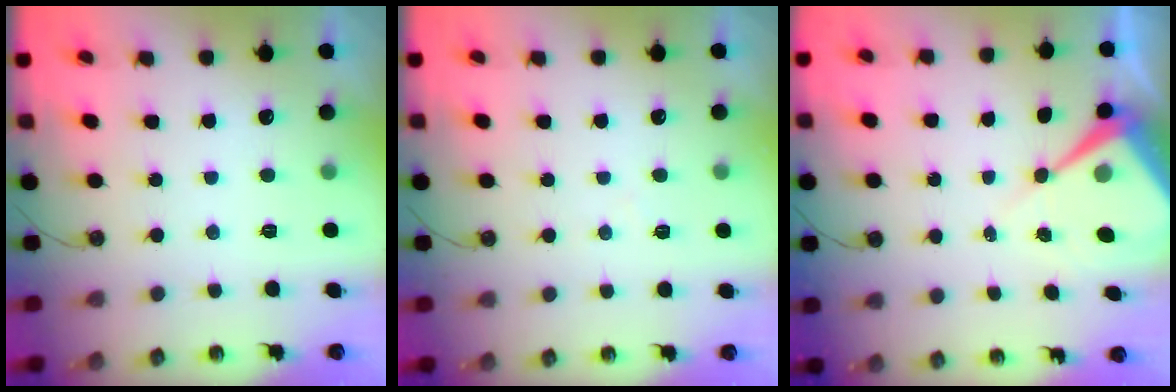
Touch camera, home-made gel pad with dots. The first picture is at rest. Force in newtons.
{"total": 4.1, "press": 4.1, "slide": 0.6}
{"total": 8.2, "press": 8.2, "slide": 0.6}